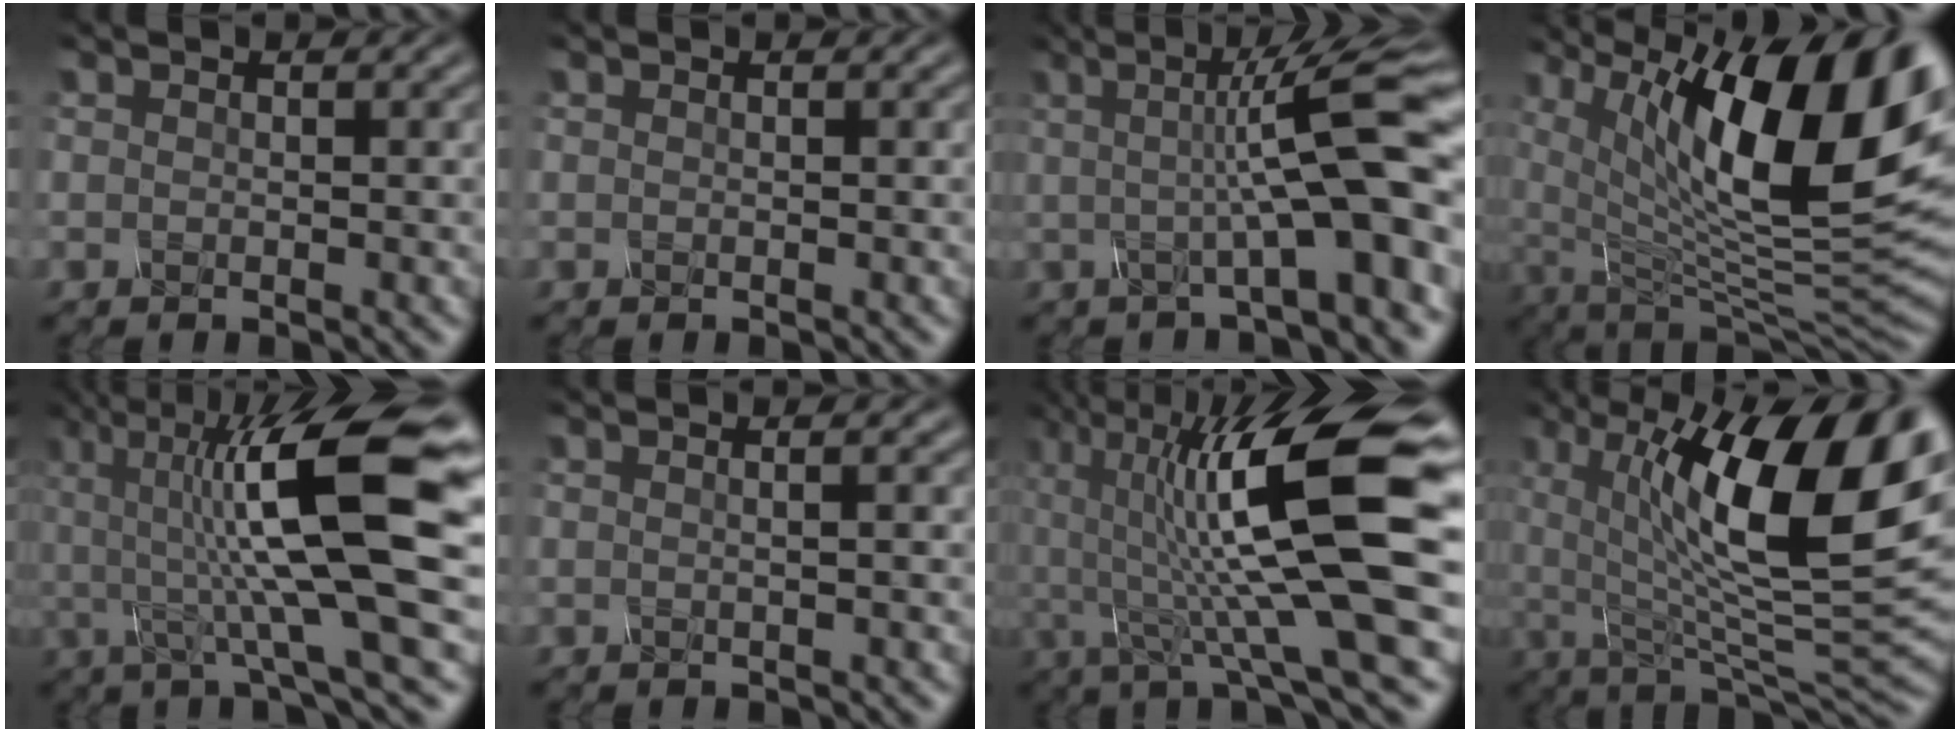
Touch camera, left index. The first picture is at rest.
{"total": 0.0}
{"total": 10.8, "force": [0.8, 2.1, 10.5], "torque": [-0.122, 0.016, 0.003]}
{"total": 16.8, "force": [5.5, 6.1, 14.6], "torque": [-0.218, 0.000, 0.088]}
{"total": 12.4, "force": [1.7, 2.6, 12.0], "torque": [-0.205, 0.010, 0.029]}
{"total": 2.1, "force": [0.5, 1.1, 1.8], "torque": [-0.006, 0.004, -0.018]}
{"total": 13.5, "force": [1.2, 2.8, 13.2], "torque": [-0.230, 0.014, 0.018]}
{"total": 15.7, "force": [3.9, 4.9, 14.4], "torque": [-0.215, -0.004, 0.060]}